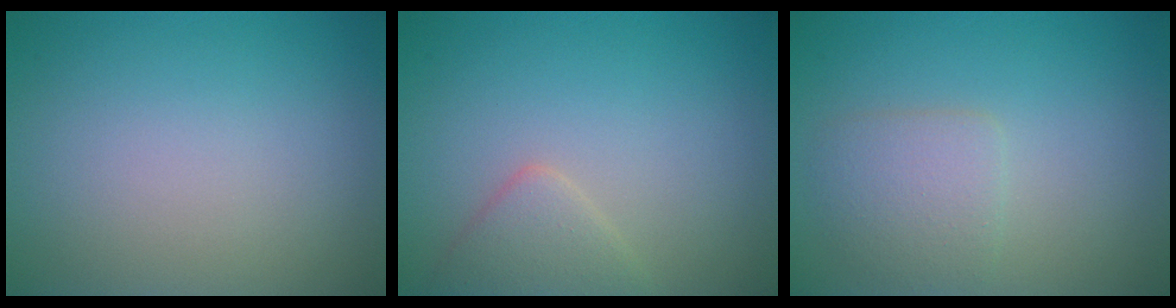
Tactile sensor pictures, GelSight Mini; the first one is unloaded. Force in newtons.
{"total": 2.2, "press": 2.2, "slide": 0.1}
{"total": 2.5, "press": 2.5, "slide": 0.1}